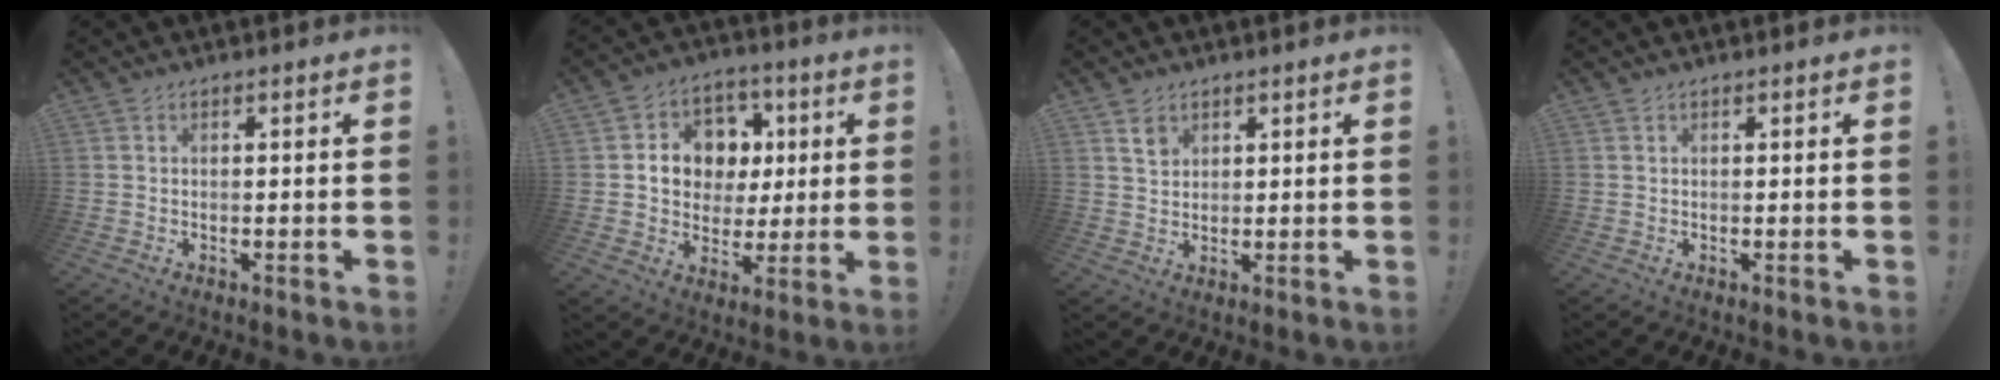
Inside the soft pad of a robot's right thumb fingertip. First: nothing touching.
{"total": 12.2, "force": [2.0, 10.9, 5.1], "torque": [-0.065, -0.004, 0.052]}
{"total": 4.0, "force": [2.6, 2.8, 1.2], "torque": [0.000, -0.017, 0.044]}
{"total": 0.0}